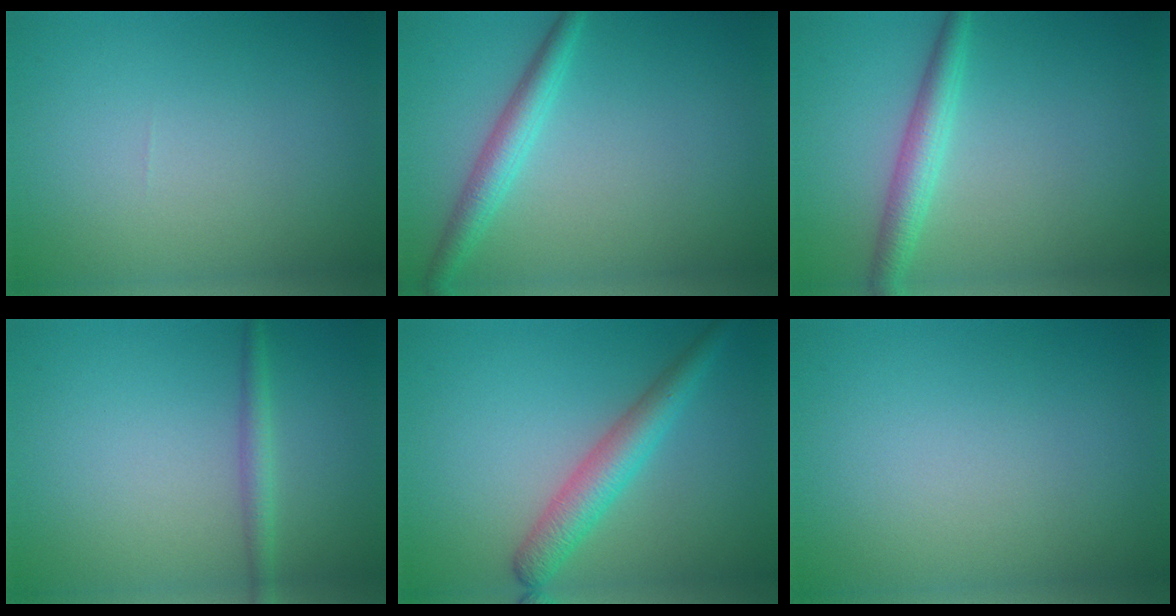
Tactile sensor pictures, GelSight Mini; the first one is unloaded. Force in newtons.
{"total": 2.7, "press": 2.7, "slide": 0.1}
{"total": 2.7, "press": 2.7, "slide": 0.1}
{"total": 1.7, "press": 1.7, "slide": 0.1}
{"total": 3.7, "press": 3.7, "slide": 0.1}
{"total": 0.0}